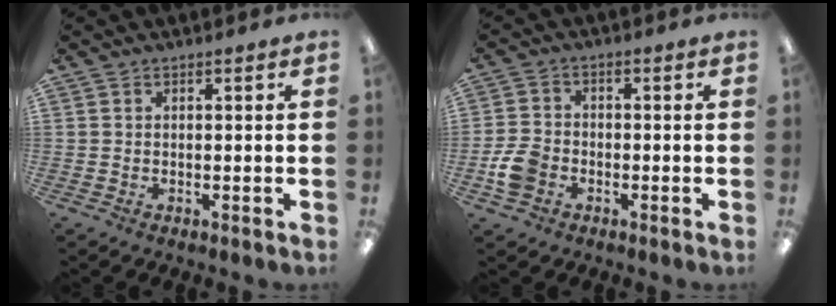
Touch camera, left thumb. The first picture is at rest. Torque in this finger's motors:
{"motor_torque": [-0.07, 0.38, 0.40, 0.02, 0.02]}